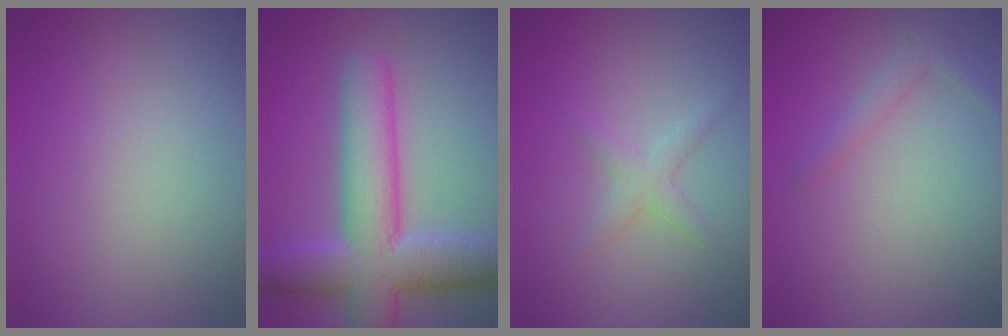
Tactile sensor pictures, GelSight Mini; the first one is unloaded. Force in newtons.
{"total": 9.3, "press": 9.3, "slide": 0.4}
{"total": 1.6, "press": 1.6, "slide": 0.0}
{"total": 1.4, "press": 1.4, "slide": 0.1}